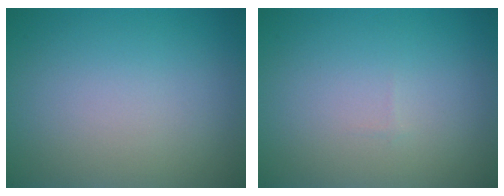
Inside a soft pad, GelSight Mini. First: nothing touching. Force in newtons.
{"total": 0.0}